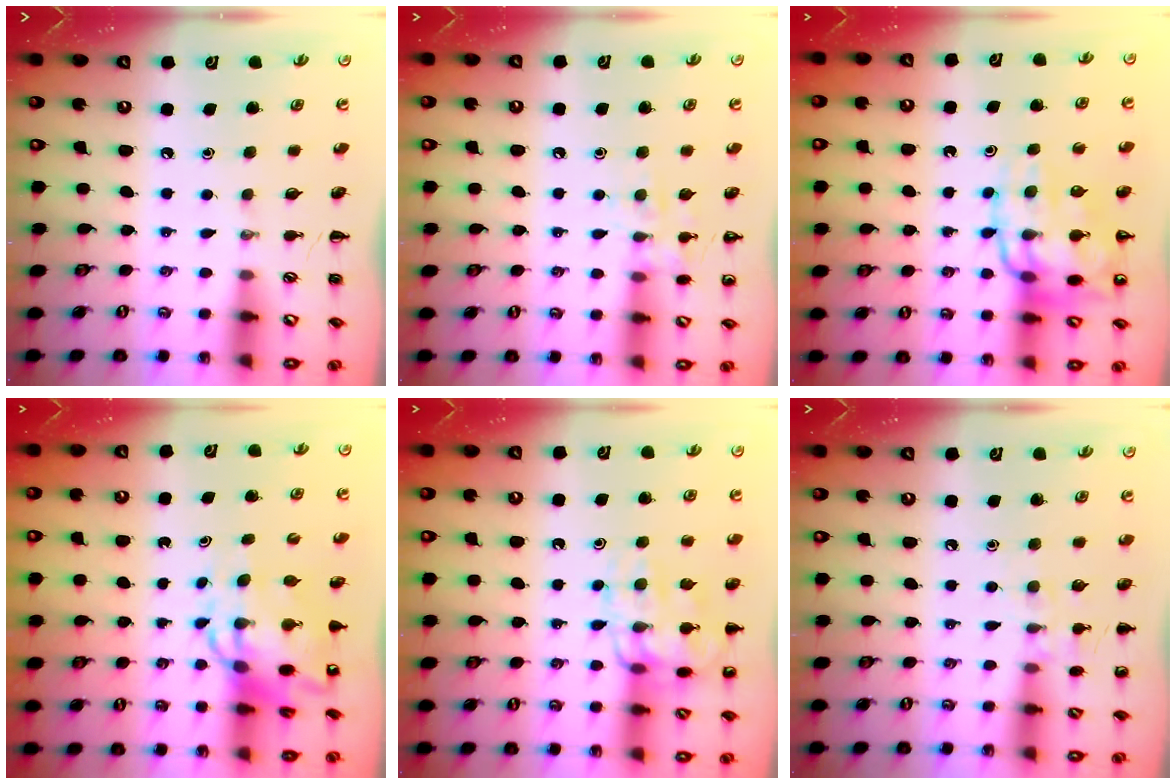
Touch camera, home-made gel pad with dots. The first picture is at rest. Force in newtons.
{"total": 8.4, "press": 8.3, "slide": 1.1}
{"total": 15.2, "press": 15.1, "slide": 1.8}
{"total": 10.0, "press": 9.6, "slide": 2.6}
{"total": 14.0, "press": 14.0, "slide": 1.2}
{"total": 7.9, "press": 7.6, "slide": 2.1}